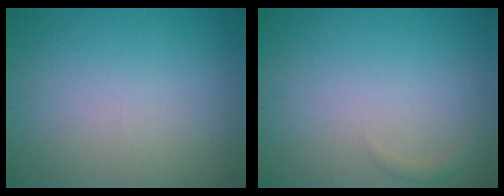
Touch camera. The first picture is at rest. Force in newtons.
{"total": 0.7, "press": 0.7, "slide": 0.1}